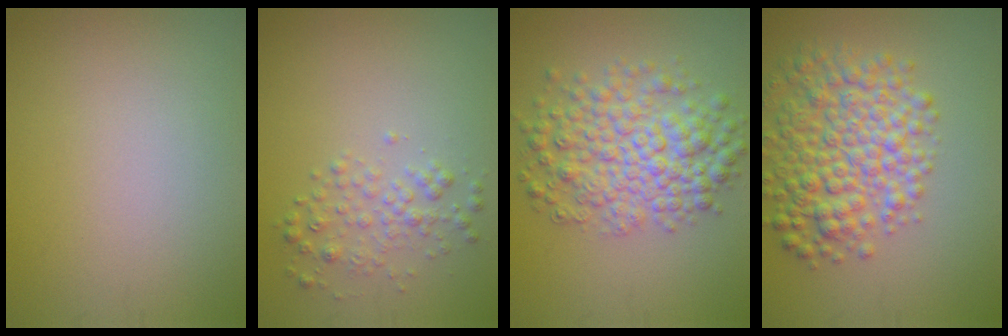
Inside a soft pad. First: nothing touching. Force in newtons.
{"total": 2.0, "press": 2.0, "slide": 0.1}
{"total": 6.5, "press": 6.5, "slide": 0.2}
{"total": 7.0, "press": 7.0, "slide": 0.0}